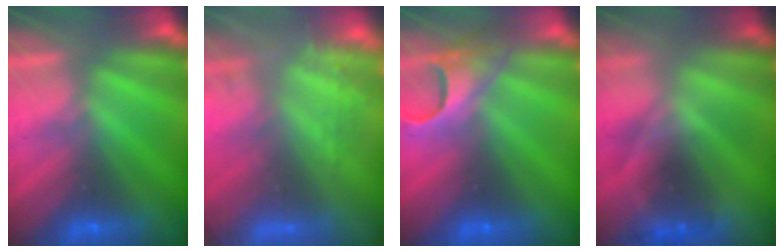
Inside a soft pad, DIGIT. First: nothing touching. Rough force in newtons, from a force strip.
{"total": 8.3}
{"total": 4.0}
{"total": 2.1}